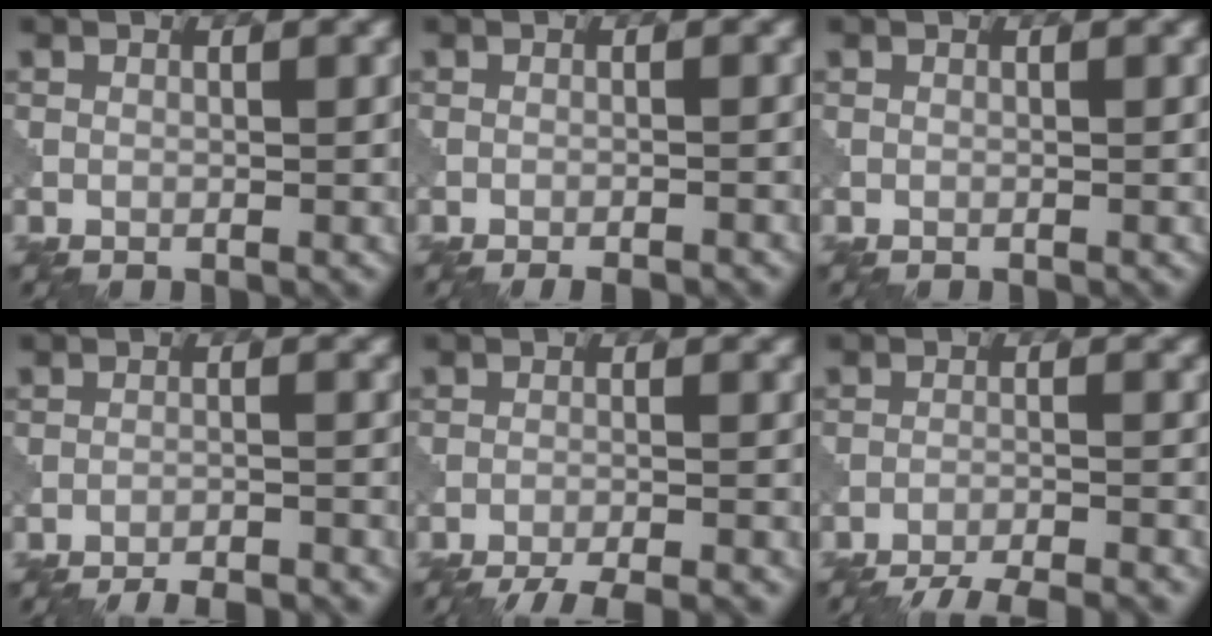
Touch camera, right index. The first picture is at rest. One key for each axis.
{"total": 2.7, "fx": -2.3, "fy": 0.5, "fz": 1.1, "tx": -0.013, "ty": 0.006, "tz": -0.033}
{"total": 0.0}
{"total": 7.5, "fx": -7.2, "fy": 1.4, "fz": 1.8, "tx": -0.016, "ty": 0.009, "tz": -0.094}
{"total": 7.9, "fx": -7.4, "fy": 1.4, "fz": 2.6, "tx": -0.031, "ty": -0.002, "tz": -0.105}
{"total": 10.4, "fx": -9.8, "fy": 1.9, "fz": 2.8, "tx": -0.033, "ty": -0.004, "tz": -0.136}